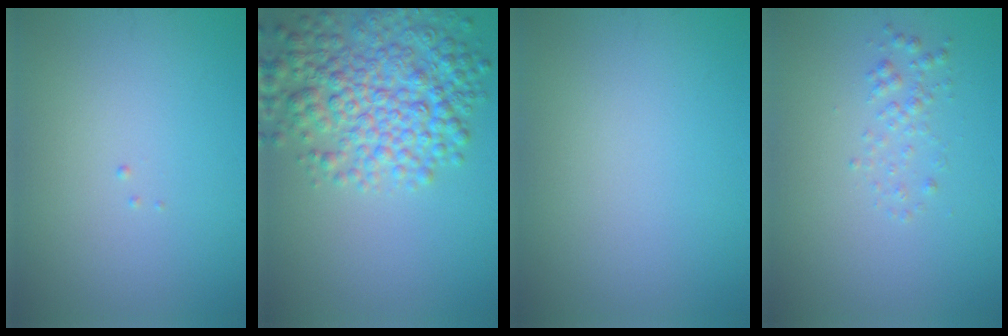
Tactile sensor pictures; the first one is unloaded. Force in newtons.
{"total": 7.6, "press": 7.6, "slide": 0.2}
{"total": 0.0}
{"total": 1.3, "press": 1.3, "slide": 0.0}